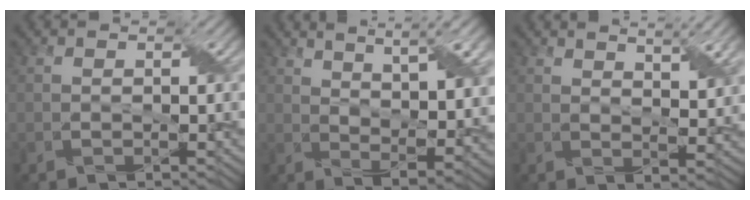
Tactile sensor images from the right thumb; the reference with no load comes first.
{"total": 12.5, "force": [6.5, 3.3, 10.2], "torque": [-0.173, 0.009, 0.105]}
{"total": 5.0, "force": [3.6, 0.2, 3.5], "torque": [-0.062, 0.002, 0.070]}